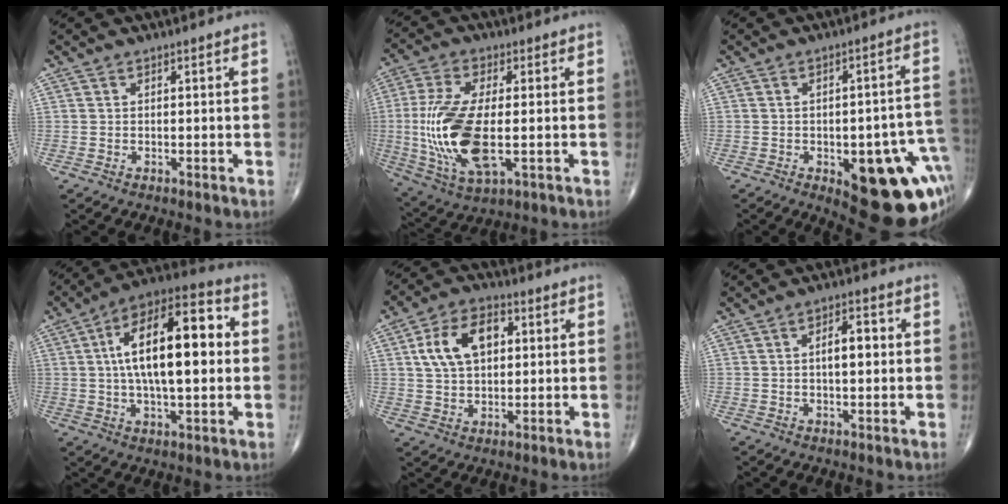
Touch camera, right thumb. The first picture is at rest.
{"total": 16.8, "force": [-1.7, 7.0, 15.2], "torque": [-0.334, -0.012, -0.022]}
{"total": 20.1, "force": [-6.2, 7.9, 17.4], "torque": [-0.164, 0.025, -0.054]}
{"total": 20.3, "force": [2.4, 8.4, 18.3], "torque": [-0.287, 0.026, 0.031]}
{"total": 11.3, "force": [2.7, 7.1, 8.4], "torque": [-0.136, 0.010, 0.045]}
{"total": 5.1, "force": [0.5, 2.3, 4.5], "torque": [-0.064, 0.010, 0.003]}